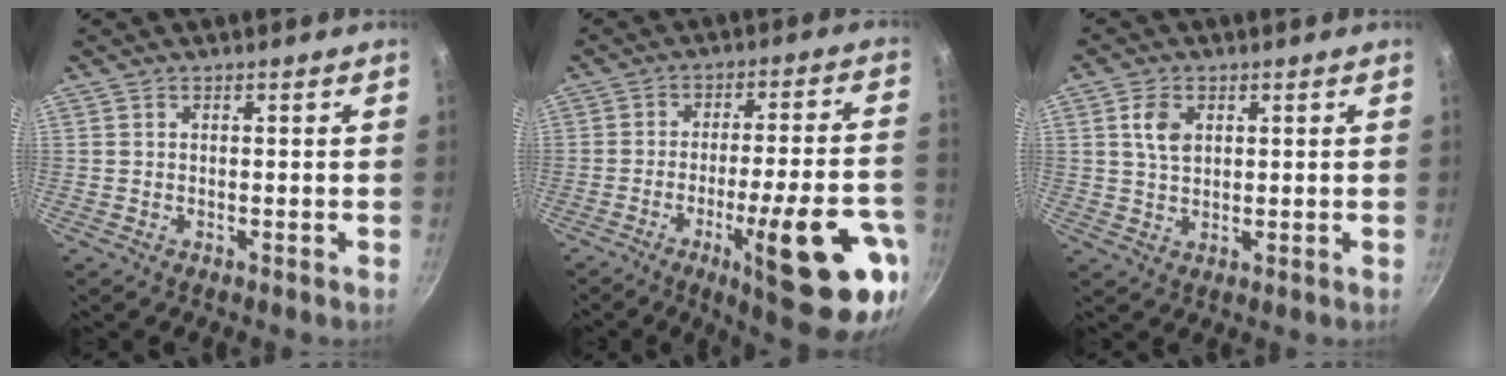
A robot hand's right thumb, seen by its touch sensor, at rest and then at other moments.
{"total": 22.0, "force": [-8.8, 5.3, 19.5], "torque": [-0.234, 0.021, -0.119]}
{"total": 4.7, "force": [1.5, 3.1, 3.2], "torque": [-0.052, -0.003, 0.029]}